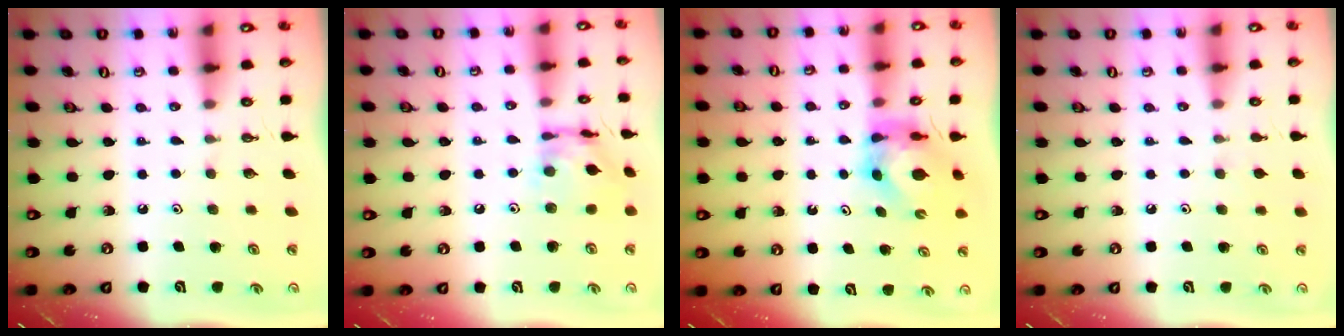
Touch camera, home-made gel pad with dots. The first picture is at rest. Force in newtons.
{"total": 11.4, "press": 11.4, "slide": 1.0}
{"total": 5.0, "press": 4.9, "slide": 0.4}
{"total": 3.0, "press": 3.0, "slide": 0.7}